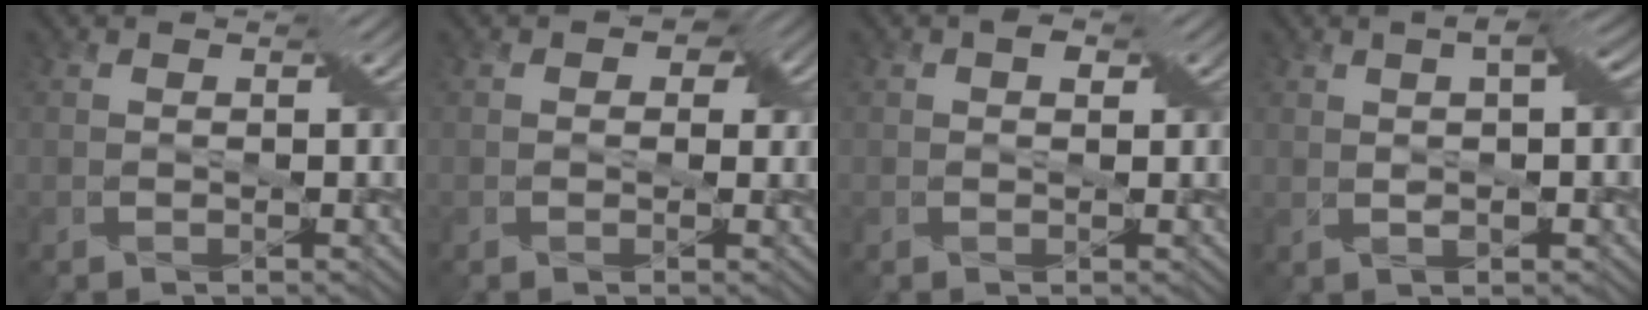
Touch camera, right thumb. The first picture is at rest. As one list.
[{"total": 2.7, "force": [0.9, 2.0, 1.6], "torque": [-0.018, -0.003, 0.005]}, {"total": 1.2, "force": [0.5, 0.8, 0.8], "torque": [-0.009, 0.002, 0.007]}, {"total": 3.7, "force": [0.7, 1.0, 3.5], "torque": [-0.066, 0.009, 0.012]}]